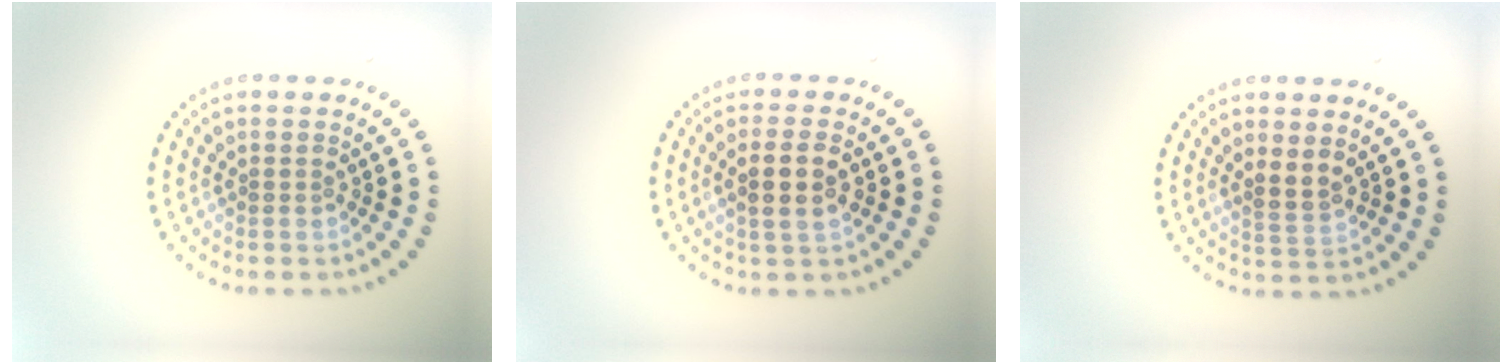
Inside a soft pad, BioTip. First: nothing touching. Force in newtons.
{"total": 2.9, "press": 2.7, "slide": 0.9}
{"total": 1.7, "press": 1.5, "slide": 0.9}